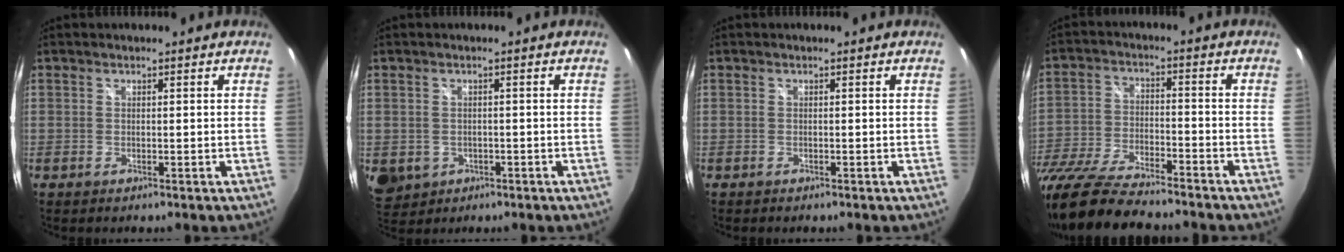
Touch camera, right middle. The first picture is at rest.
{"total": 7.4, "force": [-2.0, 6.4, 3.3], "torque": [-0.085, -0.012, -0.018]}
{"total": 0.0}
{"total": 18.6, "force": [-15.4, 4.0, 9.7], "torque": [-0.209, -0.049, -0.275]}